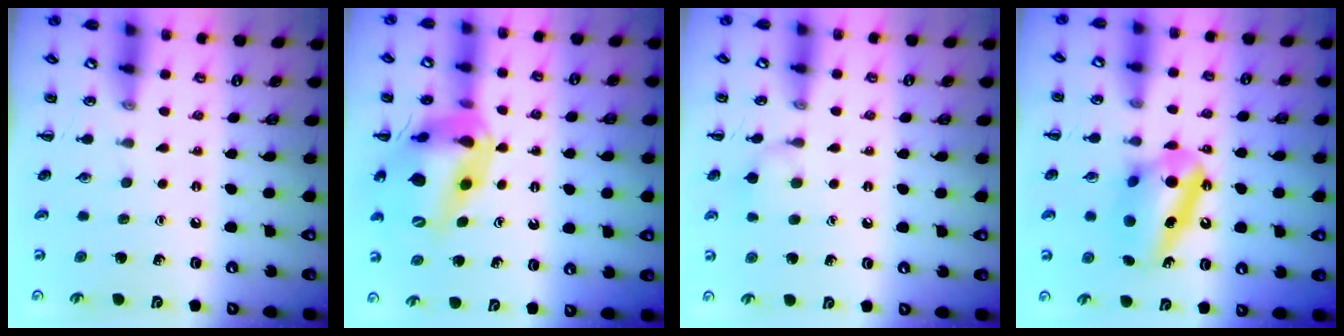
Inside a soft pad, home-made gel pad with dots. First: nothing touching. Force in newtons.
{"total": 17.9, "press": 17.2, "slide": 4.7}
{"total": 7.1, "press": 6.7, "slide": 2.1}
{"total": 11.5, "press": 11.4, "slide": 1.6}